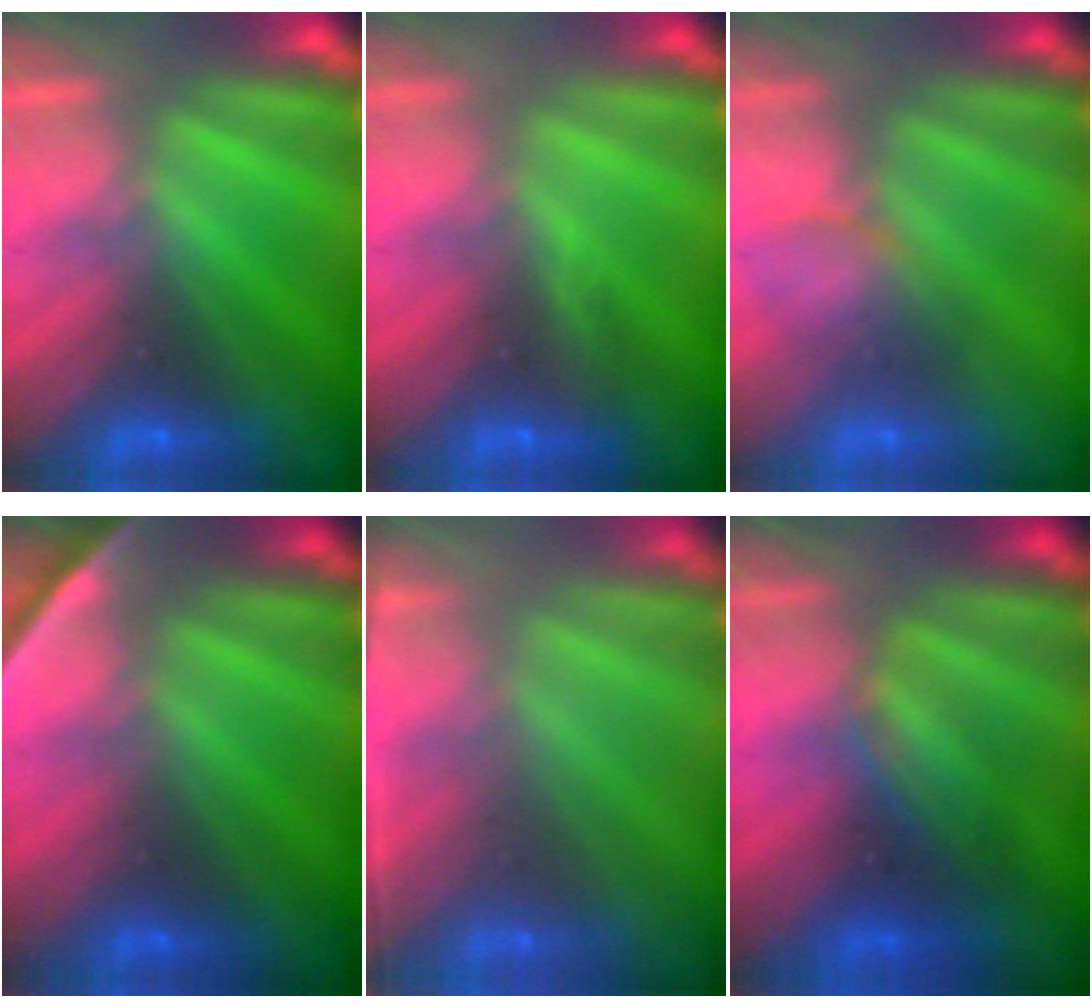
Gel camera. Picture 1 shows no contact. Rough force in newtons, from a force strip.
{"total": 3.0}
{"total": 3.5}
{"total": 1.9}
{"total": 1.5}
{"total": 3.3}